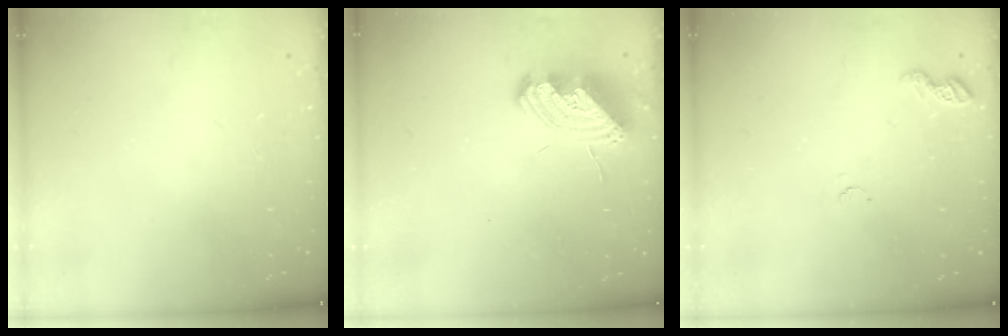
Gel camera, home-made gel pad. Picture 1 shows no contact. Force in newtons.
{"total": 11.6, "press": 11.4, "slide": 1.8}
{"total": 4.1, "press": 4.1, "slide": 0.6}